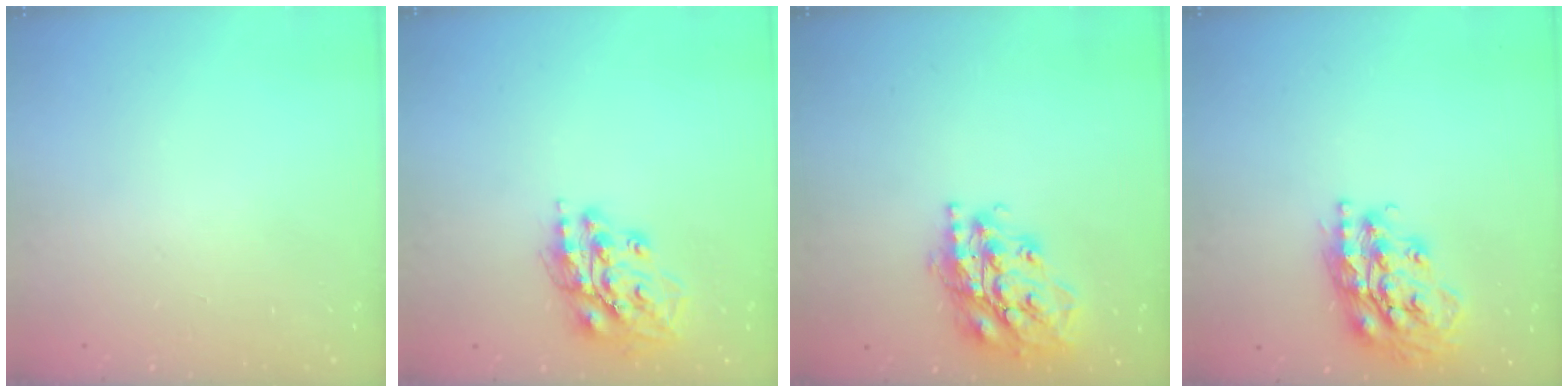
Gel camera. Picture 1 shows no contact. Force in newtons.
{"total": 15.4, "press": 15.3, "slide": 1.9}
{"total": 20.3, "press": 20.3, "slide": 1.6}
{"total": 19.2, "press": 19.1, "slide": 1.6}